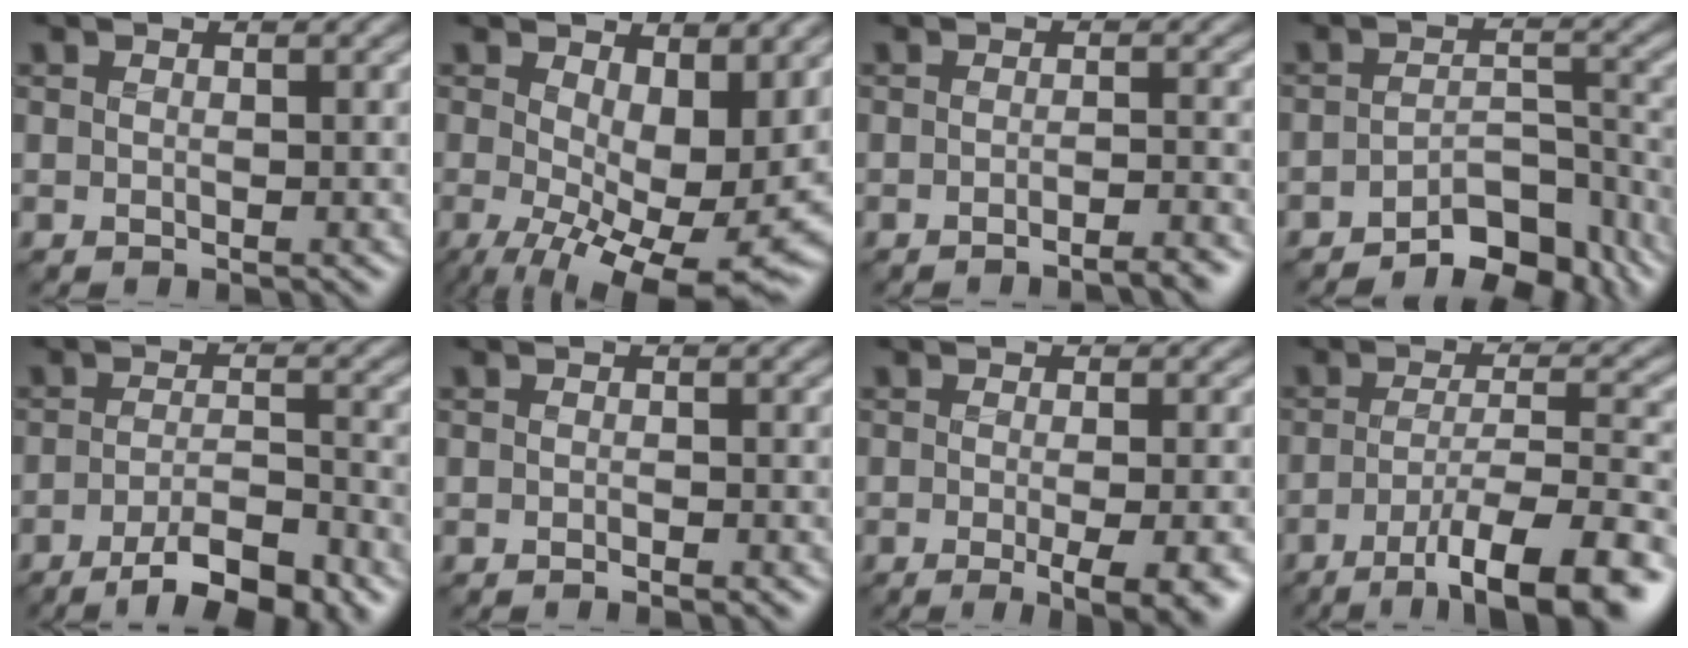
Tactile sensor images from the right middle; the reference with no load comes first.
{"total": 11.5, "force": [-0.7, 5.2, 10.2], "torque": [-0.162, -0.021, 0.001]}
{"total": 3.1, "force": [-2.3, 0.5, 2.0], "torque": [-0.021, 0.009, -0.036]}
{"total": 6.0, "force": [-4.6, 2.2, 3.2], "torque": [-0.039, 0.004, -0.071]}
{"total": 6.4, "force": [-4.1, 1.7, 4.6], "torque": [-0.079, -0.001, -0.066]}
{"total": 1.1, "force": [-0.7, 0.2, 0.9], "torque": [-0.009, -0.002, -0.011]}
{"total": 6.2, "force": [-2.0, 1.9, 5.5], "torque": [-0.057, -0.011, -0.018]}
{"total": 10.2, "force": [-5.6, 2.5, 8.2], "torque": [-0.125, -0.003, -0.086]}